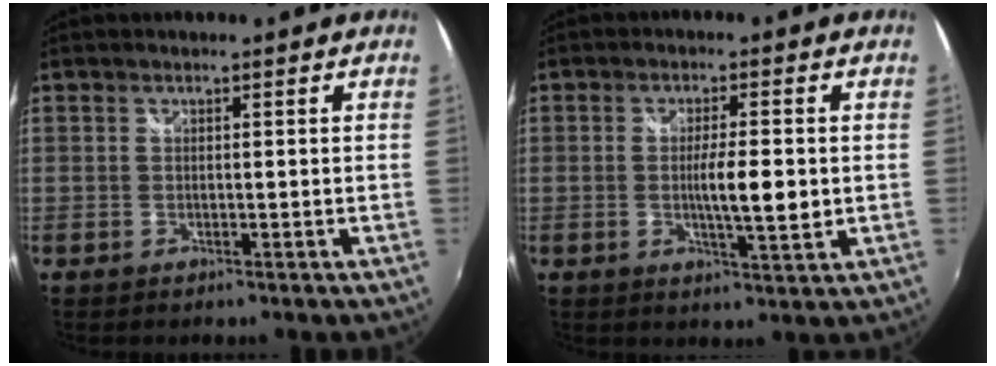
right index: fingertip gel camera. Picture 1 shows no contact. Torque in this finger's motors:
{"motor_torque": [1.95, 0.19, 0.23, 0.12]}